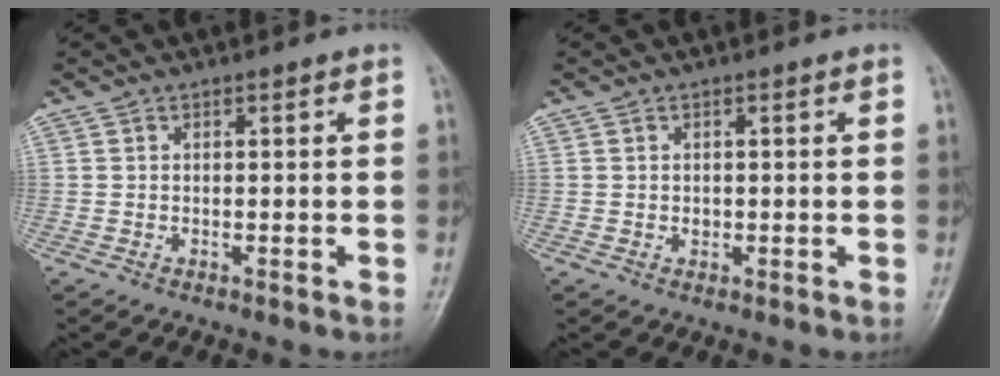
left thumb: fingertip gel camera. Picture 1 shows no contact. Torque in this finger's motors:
{"motor_torque": [-0.03, -0.01, 0.05, 0.00, -0.03]}